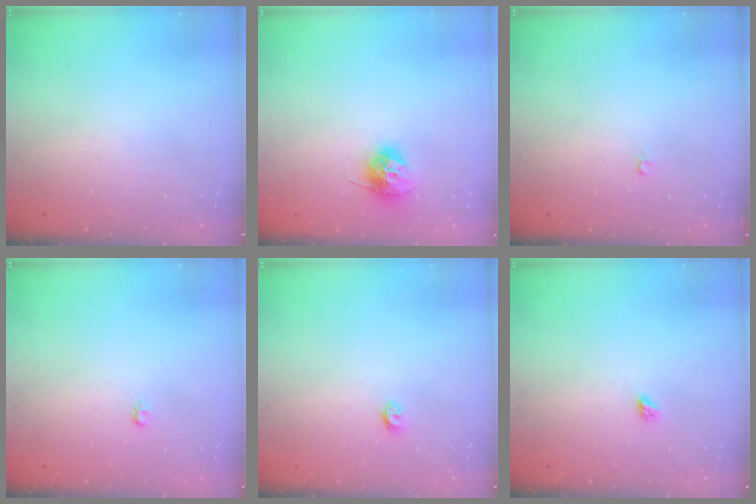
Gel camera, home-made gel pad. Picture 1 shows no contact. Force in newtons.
{"total": 11.2, "press": 11.2, "slide": 0.7}
{"total": 2.0, "press": 2.0, "slide": 0.4}
{"total": 2.6, "press": 2.6, "slide": 0.4}
{"total": 3.5, "press": 3.5, "slide": 0.3}
{"total": 2.9, "press": 2.9, "slide": 0.5}